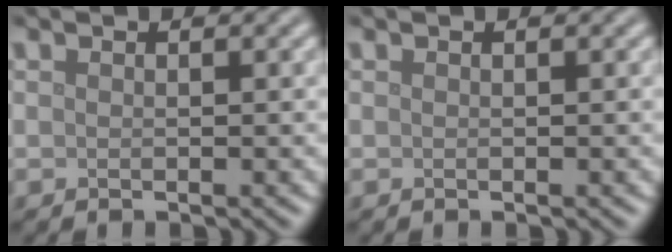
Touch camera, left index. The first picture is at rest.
{"total": 0.0}